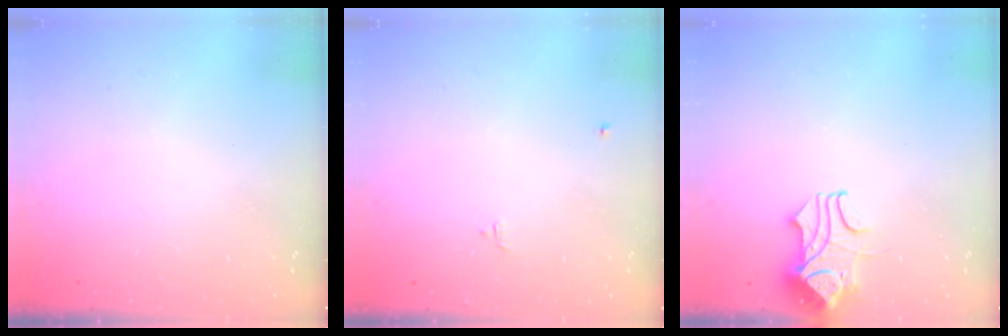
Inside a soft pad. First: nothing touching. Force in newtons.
{"total": 1.6, "press": 1.6, "slide": 0.3}
{"total": 1.8, "press": 1.6, "slide": 0.7}